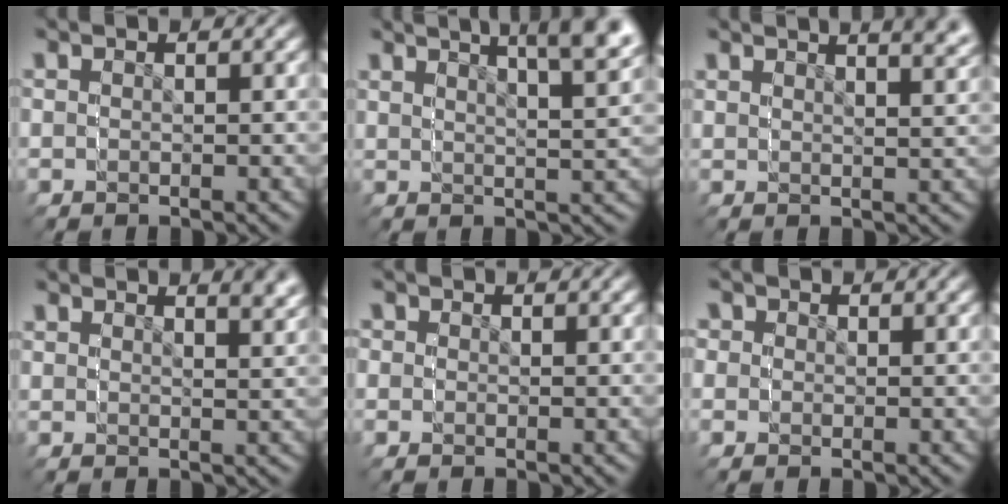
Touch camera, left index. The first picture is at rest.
{"total": 4.1, "force": [3.6, -0.6, 1.9], "torque": [-0.017, 0.023, 0.050]}
{"total": 2.4, "force": [2.4, 0.0, 0.5], "torque": [0.003, 0.014, 0.036]}
{"total": 1.8, "force": [1.6, -0.1, -0.7], "torque": [0.020, 0.006, 0.024]}
{"total": 2.1, "force": [0.3, 2.1, -0.1], "torque": [-0.001, -0.019, 0.007]}
{"total": 3.1, "force": [0.7, 3.0, -0.2], "torque": [-0.001, -0.023, 0.014]}